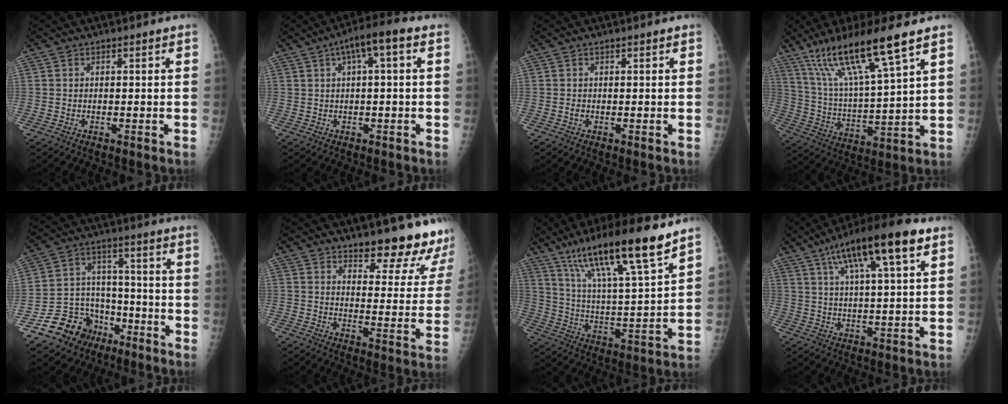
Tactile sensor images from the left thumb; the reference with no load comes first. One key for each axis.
{"total": 6.6, "fx": 2.0, "fy": 1.6, "fz": 6.1, "tx": -0.104, "ty": 0.028, "tz": 0.025}
{"total": 0.6, "fx": -0.1, "fy": 0.5, "fz": 0.4, "tx": -0.004, "ty": 0.001, "tz": -0.003}
{"total": 17.5, "fx": 11.2, "fy": 1.6, "fz": 13.4, "tx": -0.246, "ty": -0.045, "tz": 0.213}
{"total": 12.8, "fx": -7.3, "fy": 9.9, "fz": 3.3, "tx": -0.021, "ty": 0.084, "tz": -0.117}
{"total": 14.6, "fx": 13.1, "fy": 3.8, "fz": 5.2, "tx": -0.021, "ty": -0.113, "tz": 0.158}
{"total": 19.9, "fx": 13.6, "fy": 2.2, "fz": 14.4, "tx": -0.232, "ty": -0.057, "tz": 0.238}
{"total": 15.8, "fx": 8.1, "fy": 3.1, "fz": 13.2, "tx": -0.216, "ty": -0.006, "tz": 0.132}